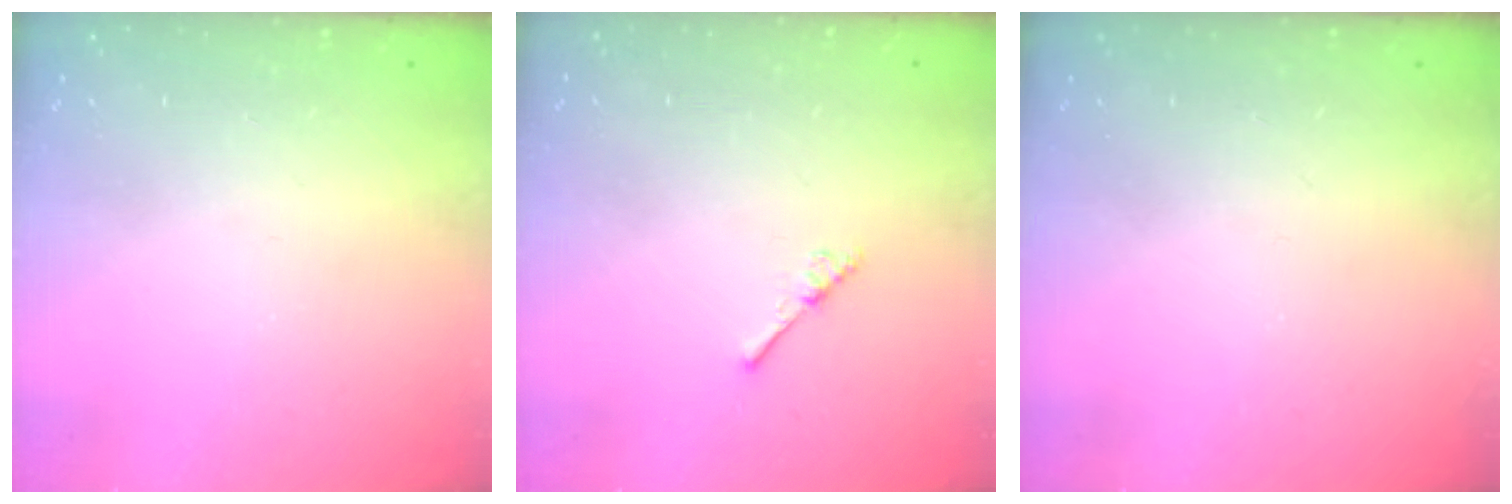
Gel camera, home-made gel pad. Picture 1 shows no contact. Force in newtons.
{"total": 3.0, "press": 3.0, "slide": 0.3}
{"total": 0.0}